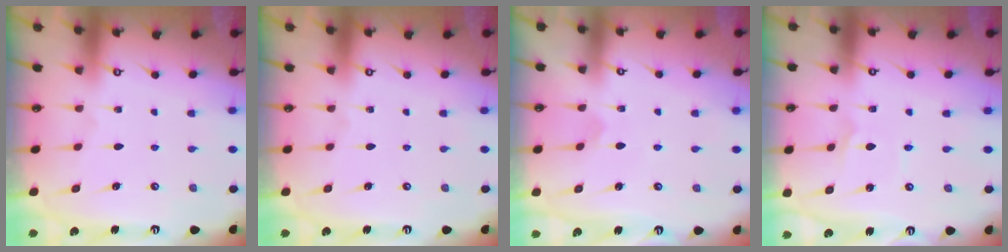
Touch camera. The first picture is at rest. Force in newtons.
{"total": 0.0}
{"total": 1.9, "press": 1.9, "slide": 0.1}
{"total": 1.3, "press": 1.3, "slide": 0.1}